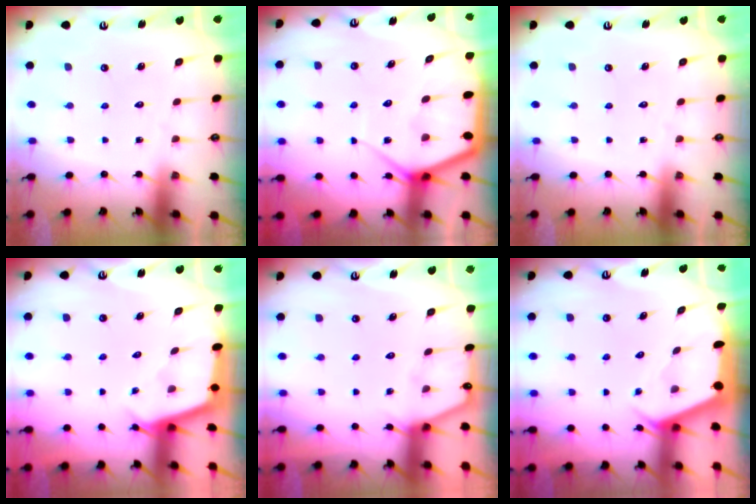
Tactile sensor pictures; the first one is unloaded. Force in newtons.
{"total": 6.9, "press": 6.9, "slide": 0.7}
{"total": 0.0}
{"total": 2.9, "press": 2.9, "slide": 0.3}
{"total": 2.9, "press": 2.9, "slide": 0.5}
{"total": 2.4, "press": 2.4, "slide": 0.3}